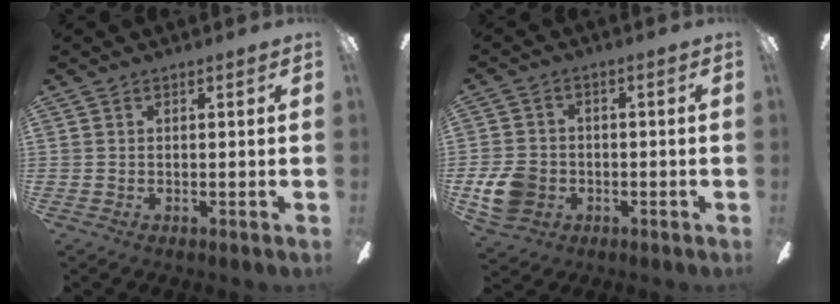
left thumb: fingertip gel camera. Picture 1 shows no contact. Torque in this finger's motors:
{"motor_torque": [-0.44, 0.56, 0.03, -0.04, 0.05]}